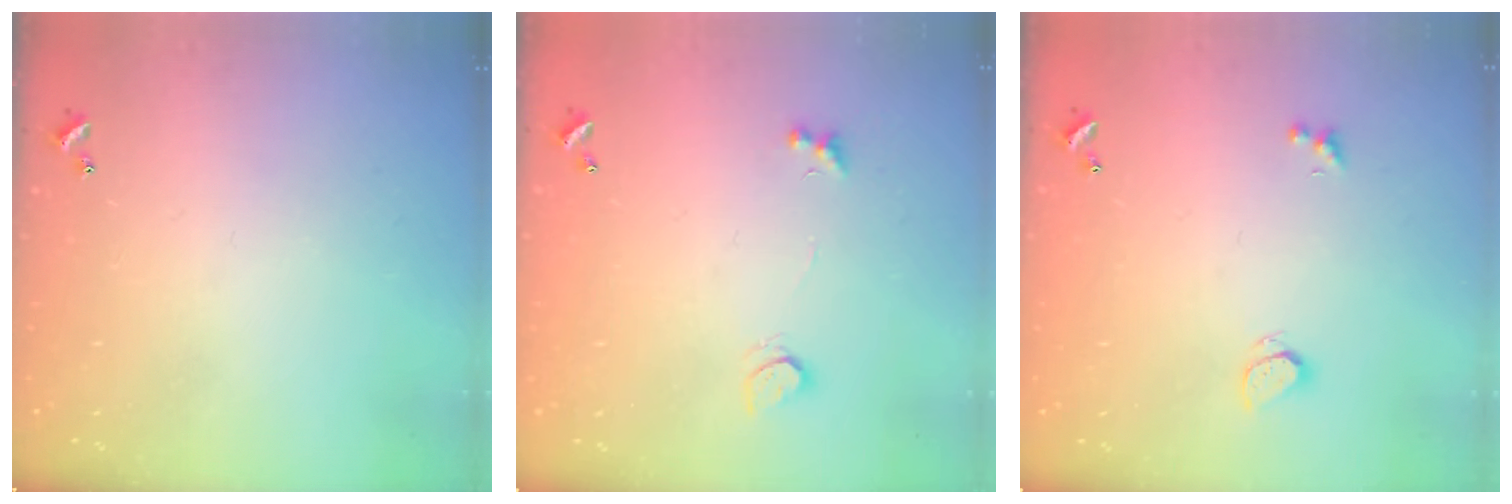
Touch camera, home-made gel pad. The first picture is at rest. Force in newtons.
{"total": 2.6, "press": 2.4, "slide": 1.2}
{"total": 0.8, "press": 0.7, "slide": 0.5}